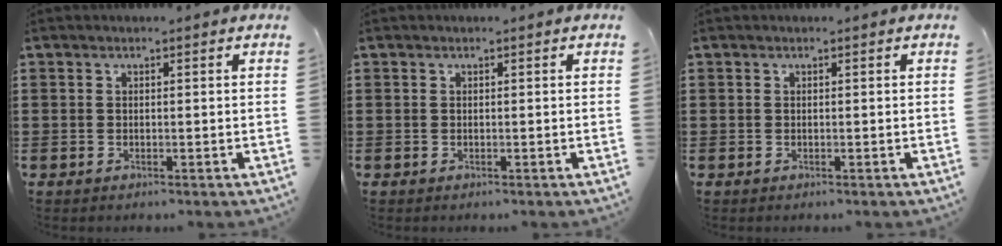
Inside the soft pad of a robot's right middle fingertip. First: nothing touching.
{"total": 0.0}
{"total": 0.0}